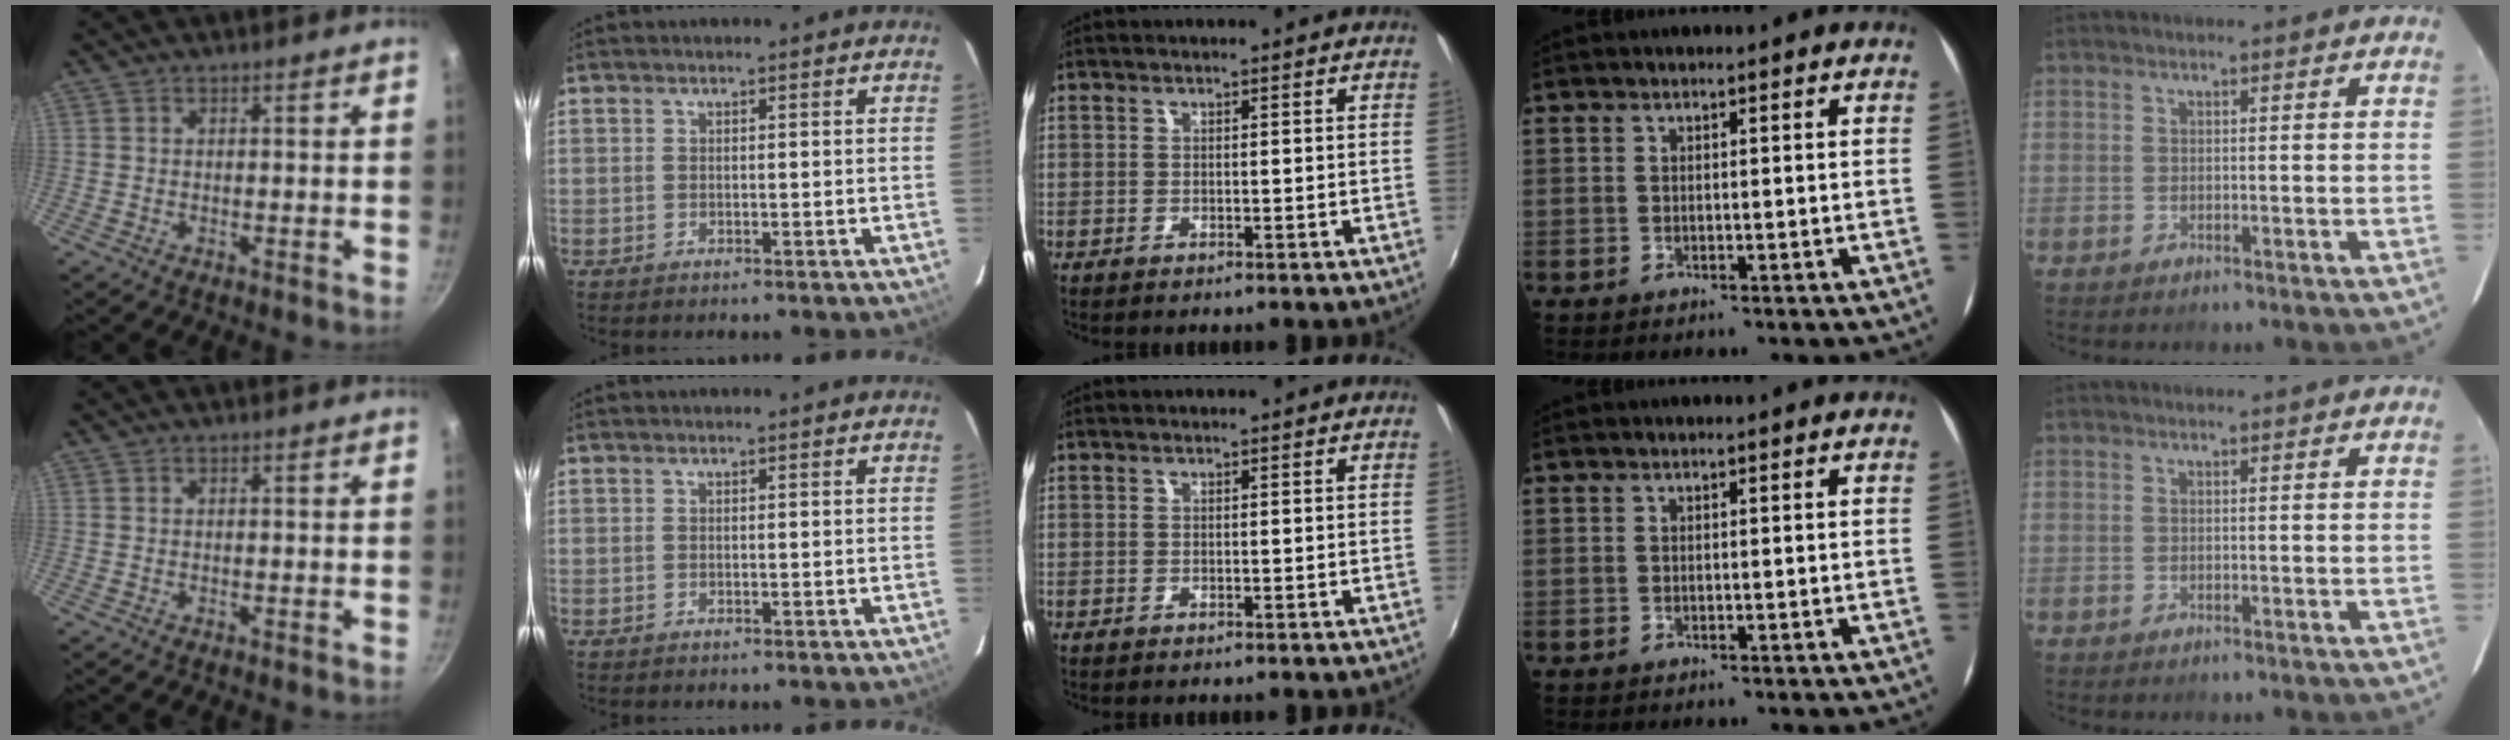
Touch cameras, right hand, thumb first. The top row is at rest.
{}